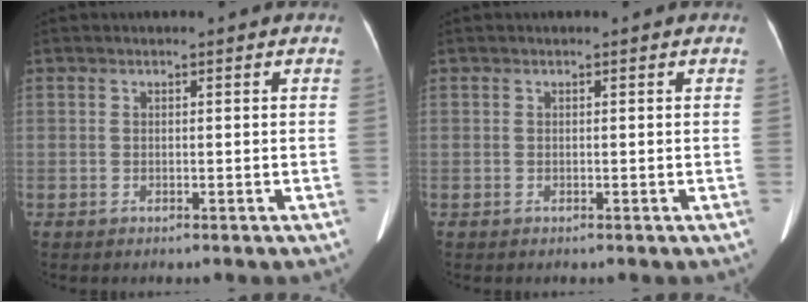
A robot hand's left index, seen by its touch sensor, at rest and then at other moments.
{"total": 0.0}